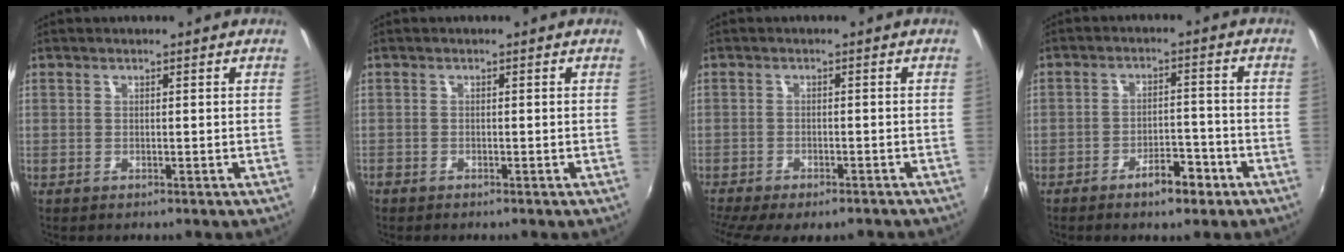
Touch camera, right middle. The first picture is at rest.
{"total": 1.1, "force": [-0.9, 0.5, 0.2], "torque": [-0.008, -0.004, -0.021]}
{"total": 9.5, "force": [-7.7, 2.4, 4.9], "torque": [-0.112, -0.039, -0.121]}
{"total": 5.8, "force": [-3.8, 2.2, 3.8], "torque": [-0.067, 0.006, -0.049]}